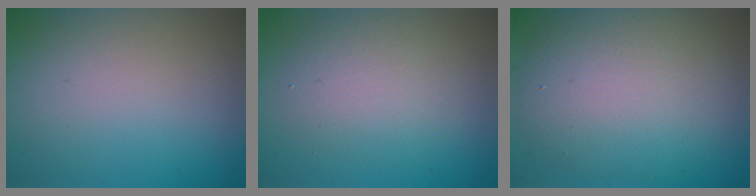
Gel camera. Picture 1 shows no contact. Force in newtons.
{"total": 3.9, "press": 3.9, "slide": 0.2}
{"total": 8.4, "press": 8.4, "slide": 0.7}